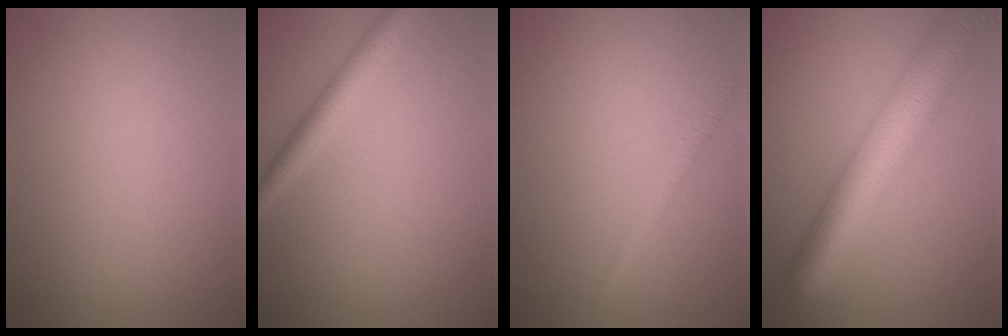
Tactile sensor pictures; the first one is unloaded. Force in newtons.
{"total": 2.2, "press": 2.2, "slide": 0.1}
{"total": 1.4, "press": 1.4, "slide": 0.0}
{"total": 8.9, "press": 8.9, "slide": 0.4}